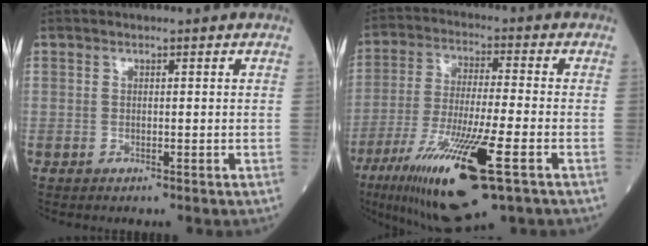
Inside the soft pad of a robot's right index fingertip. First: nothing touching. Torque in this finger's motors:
{"motor_torque": [2.03, -0.11, 1.06, 0.21]}